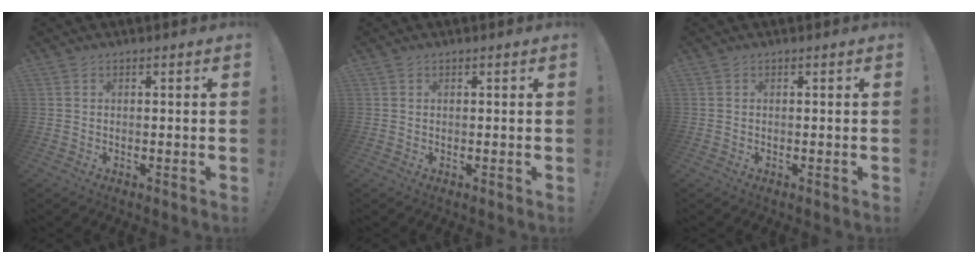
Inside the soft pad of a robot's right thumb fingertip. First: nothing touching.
{"total": 0.0}
{"total": 0.0}